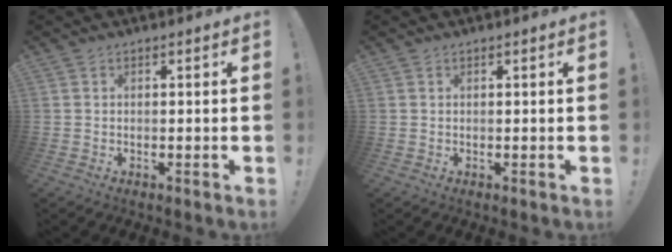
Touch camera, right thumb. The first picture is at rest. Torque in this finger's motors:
{"motor_torque": [-0.19, -0.02, 0.08, -0.12, 0.04]}